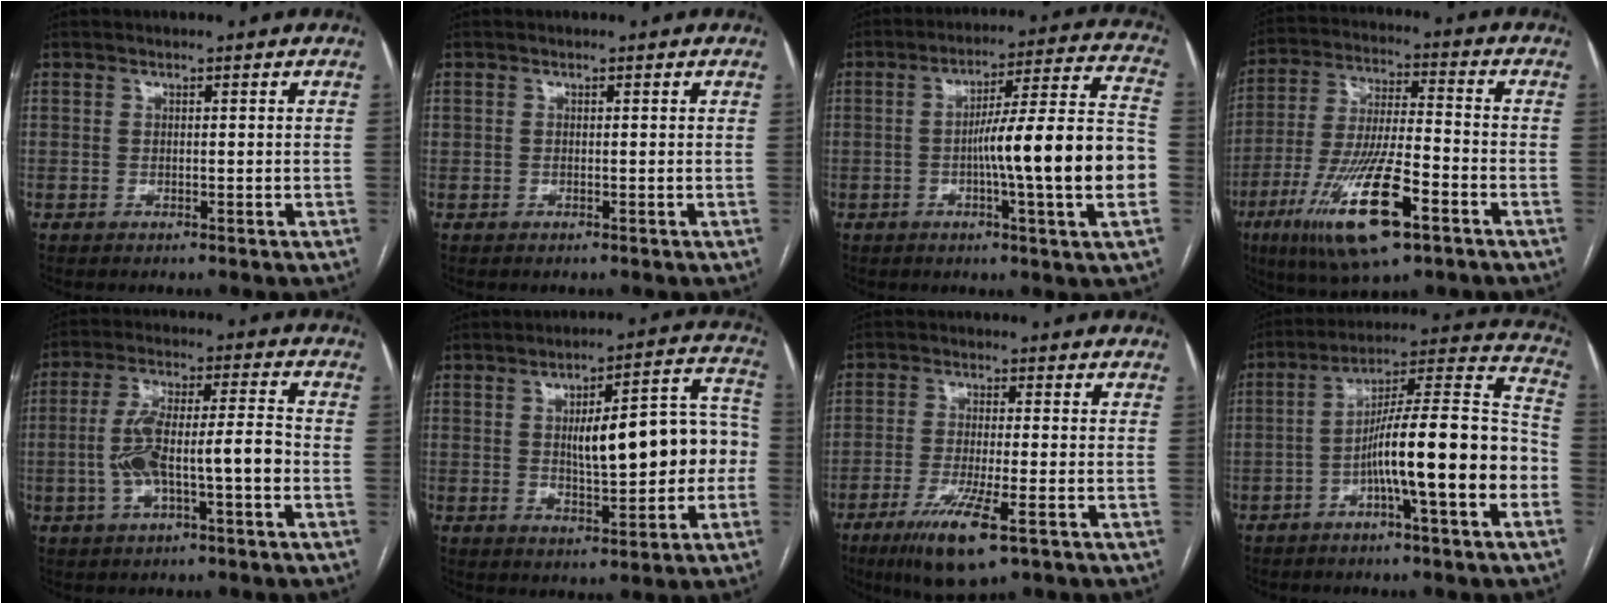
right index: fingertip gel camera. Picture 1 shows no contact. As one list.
[{"total": 0.0}, {"total": 17.3, "force": [-3.2, -0.2, 17.0], "torque": [-0.251, 0.014, -0.052]}, {"total": 17.0, "force": [-8.1, 3.5, 14.5], "torque": [-0.300, -0.023, -0.138]}, {"total": 10.6, "force": [-2.4, 1.9, 10.1], "torque": [-0.193, 0.025, -0.039]}, {"total": 14.6, "force": [-0.3, 4.1, 14.0], "torque": [-0.186, 0.040, 0.006]}, {"total": 9.7, "force": [-5.2, 1.1, 8.1], "torque": [-0.153, -0.026, -0.086]}, {"total": 16.8, "force": [-4.9, 1.0, 16.0], "torque": [-0.248, 0.024, -0.080]}]